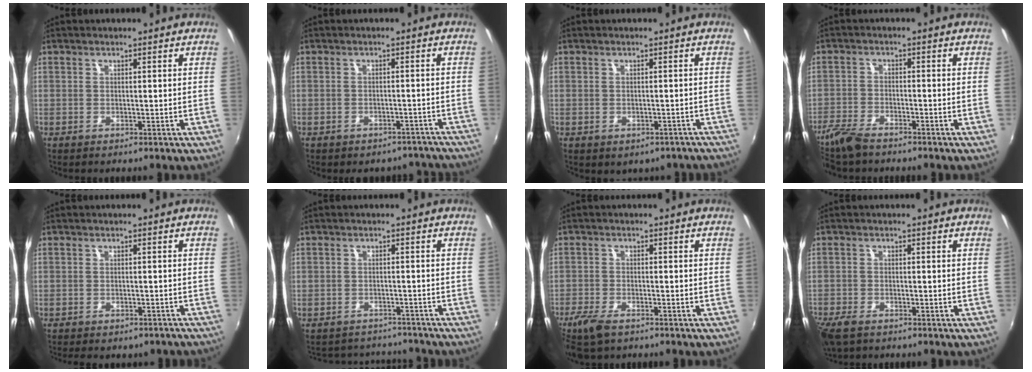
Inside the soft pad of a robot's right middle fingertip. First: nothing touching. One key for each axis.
{"total": 8.4, "fx": -7.3, "fy": 3.8, "fz": 1.6, "tx": -0.029, "ty": 0.011, "tz": -0.074}
{"total": 4.6, "fx": -3.2, "fy": 2.9, "fz": 1.6, "tx": -0.028, "ty": 0.000, "tz": -0.025}
{"total": 6.4, "fx": -5.5, "fy": 1.7, "fz": 3.0, "tx": -0.080, "ty": -0.017, "tz": -0.110}
{"total": 6.6, "fx": -5.5, "fy": 2.7, "fz": 2.5, "tx": -0.054, "ty": -0.015, "tz": -0.062}
{"total": 7.5, "fx": -6.5, "fy": 3.6, "fz": 0.8, "tx": -0.024, "ty": 0.027, "tz": -0.089}
{"total": 5.8, "fx": -4.3, "fy": 2.2, "fz": 3.3, "tx": -0.091, "ty": -0.017, "tz": -0.085}
{"total": 5.8, "fx": -4.3, "fy": 2.4, "fz": 3.1, "tx": -0.084, "ty": -0.023, "tz": -0.085}